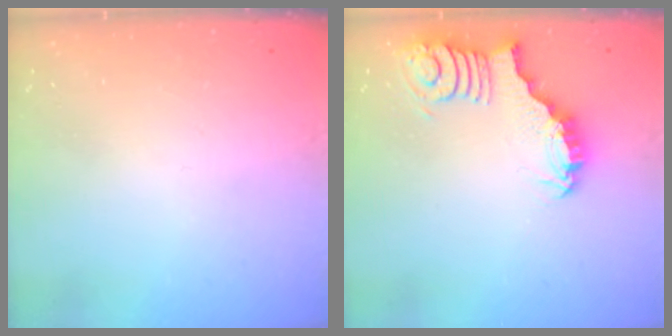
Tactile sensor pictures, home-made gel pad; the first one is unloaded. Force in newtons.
{"total": 2.4, "press": 2.4, "slide": 0.3}